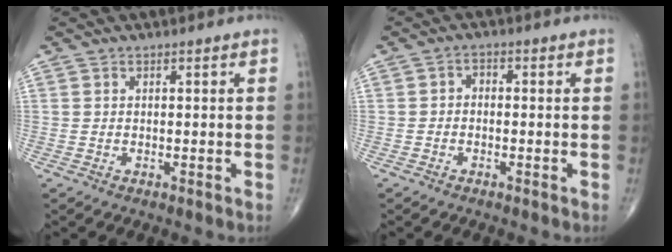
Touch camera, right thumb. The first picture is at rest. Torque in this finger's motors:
{"motor_torque": [-0.21, 0.16, 0.16, 0.20, -0.02]}